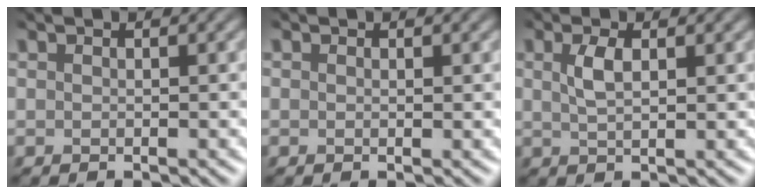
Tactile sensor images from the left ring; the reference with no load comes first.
{"total": 0.0}
{"total": 1.5, "force": [0.0, 0.5, 1.4], "torque": [-0.028, -0.003, -0.002]}